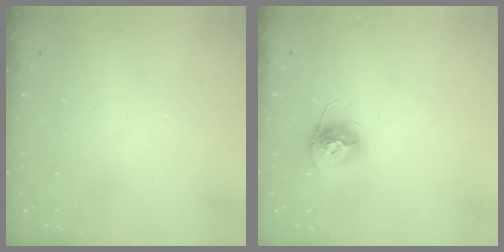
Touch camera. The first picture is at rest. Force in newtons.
{"total": 11.3, "press": 11.2, "slide": 0.8}